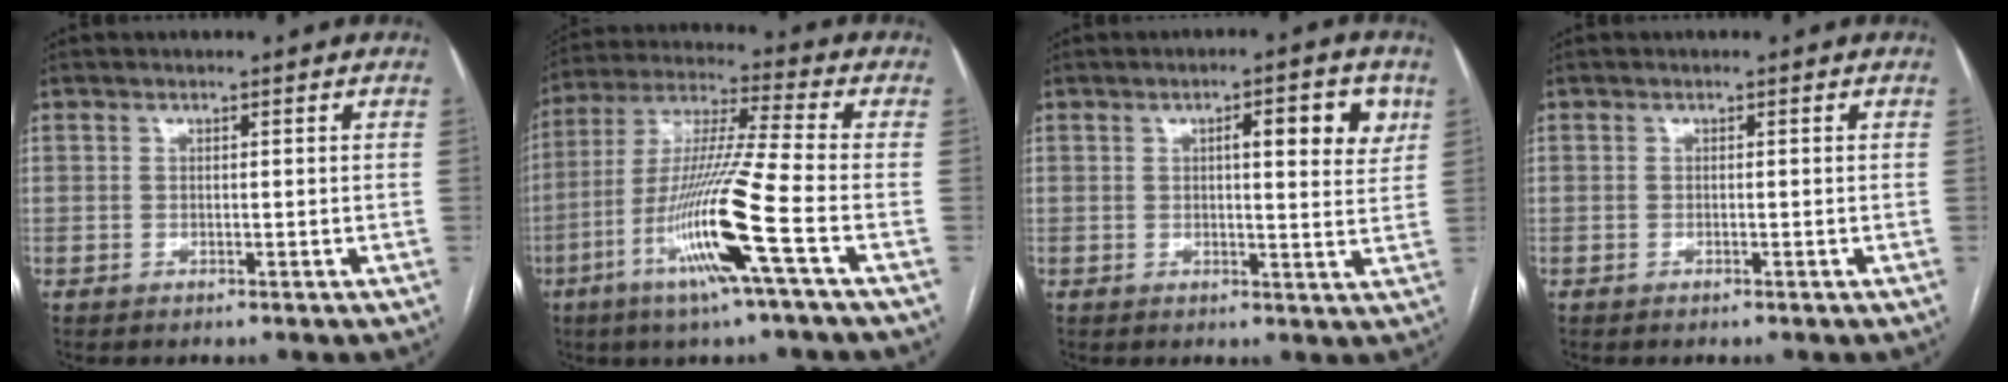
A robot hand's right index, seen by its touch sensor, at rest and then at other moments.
{"total": 15.9, "force": [-6.1, -1.4, 14.6], "torque": [-0.295, -0.017, -0.119]}
{"total": 7.6, "force": [3.0, 1.7, 6.8], "torque": [-0.089, 0.005, 0.036]}
{"total": 0.0}